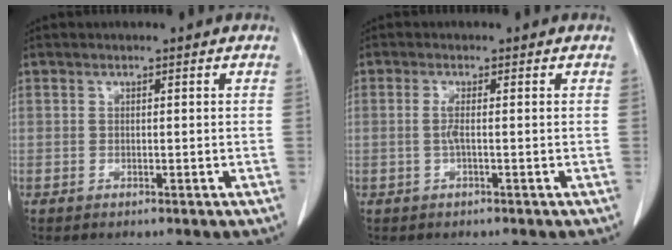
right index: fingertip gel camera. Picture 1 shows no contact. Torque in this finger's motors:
{"motor_torque": [0.32, -0.13, 0.13, 0.05]}